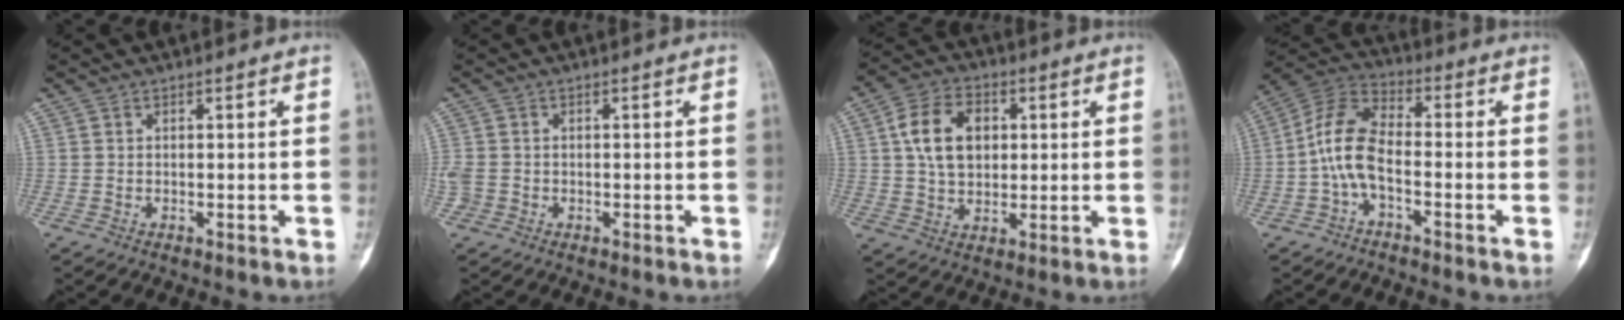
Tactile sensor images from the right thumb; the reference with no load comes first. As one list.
[{"total": 2.9, "force": [-0.5, 2.5, 1.3], "torque": [-0.027, 0.006, -0.008]}, {"total": 11.1, "force": [2.3, 7.7, 7.8], "torque": [-0.116, 0.003, 0.038]}, {"total": 9.2, "force": [-2.1, 4.6, 7.7], "torque": [-0.153, 0.035, -0.054]}]